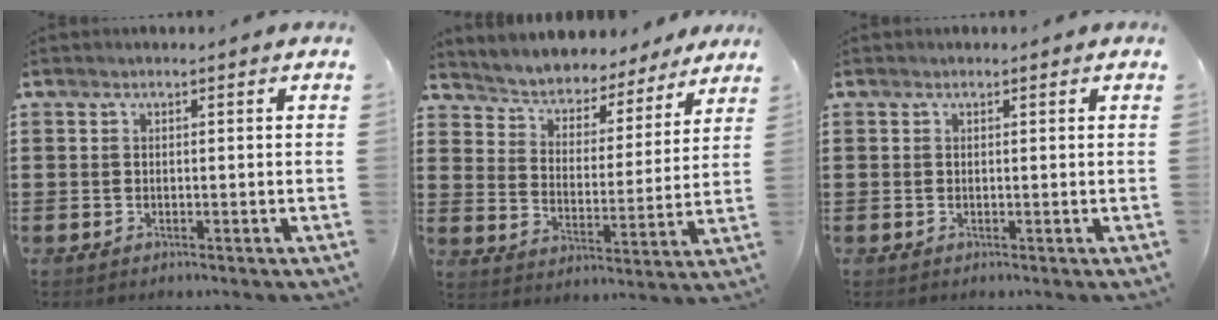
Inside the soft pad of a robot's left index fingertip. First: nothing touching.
{"total": 4.2, "force": [4.1, 0.9, -0.2], "torque": [-0.026, -0.037, 0.065]}
{"total": 0.0}